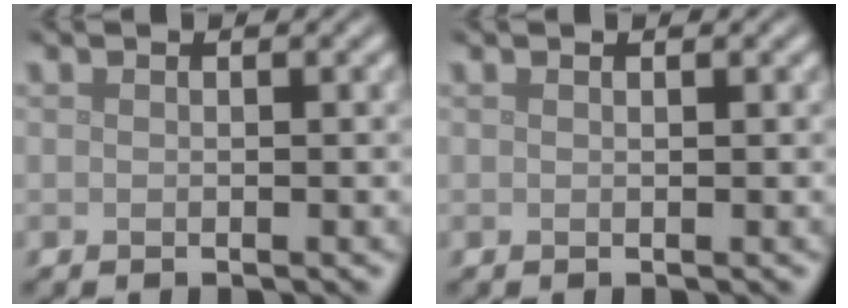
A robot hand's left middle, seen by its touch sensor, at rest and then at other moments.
{"total": 0.0}